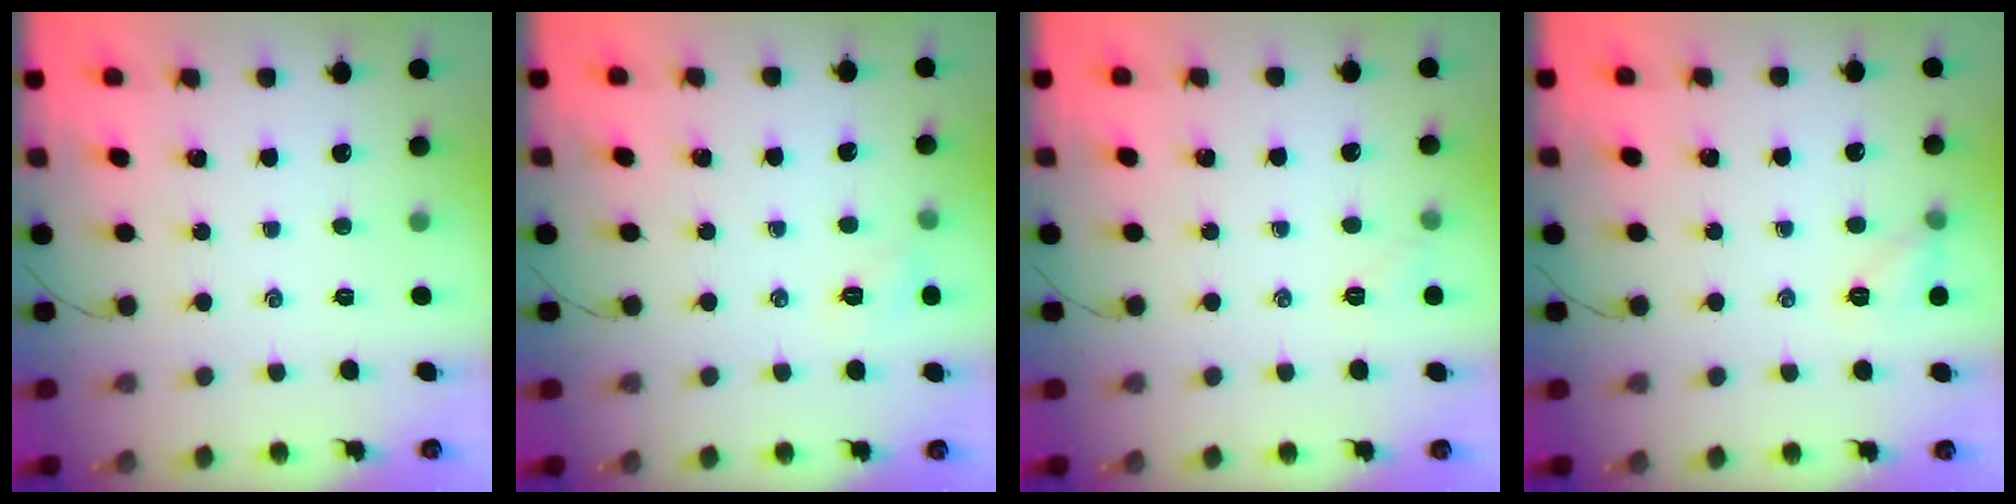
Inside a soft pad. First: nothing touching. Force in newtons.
{"total": 5.7, "press": 5.6, "slide": 1.2}
{"total": 4.6, "press": 4.4, "slide": 1.3}
{"total": 6.8, "press": 6.5, "slide": 1.7}